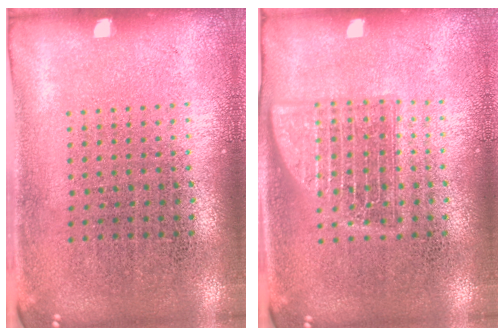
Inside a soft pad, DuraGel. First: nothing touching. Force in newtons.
{"total": 2.1, "press": 2.0, "slide": 0.3}